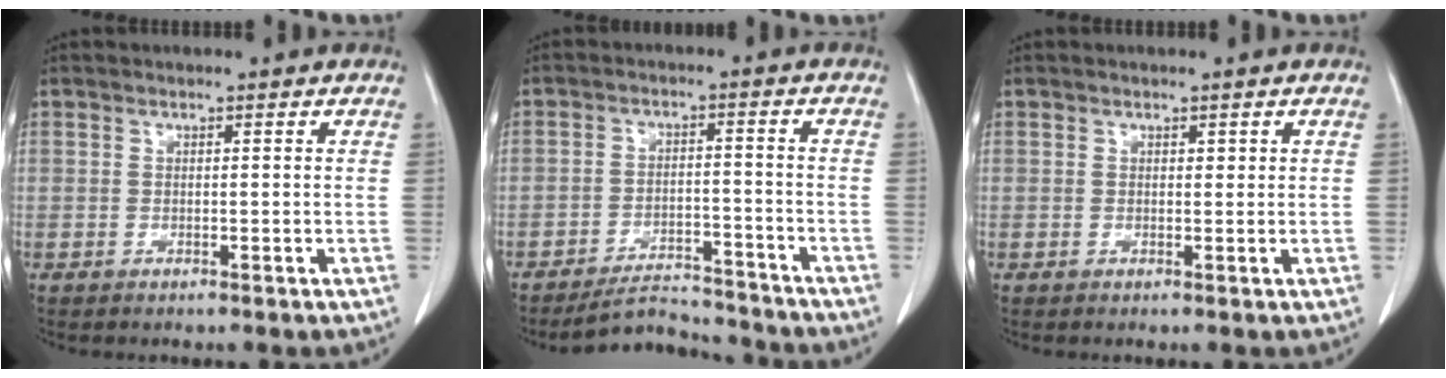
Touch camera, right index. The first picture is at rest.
{"total": 7.0, "force": [-6.9, 1.3, 0.2], "torque": [0.000, 0.011, -0.113]}
{"total": 0.6, "force": [0.3, 0.4, 0.3], "torque": [0.000, -0.001, 0.003]}